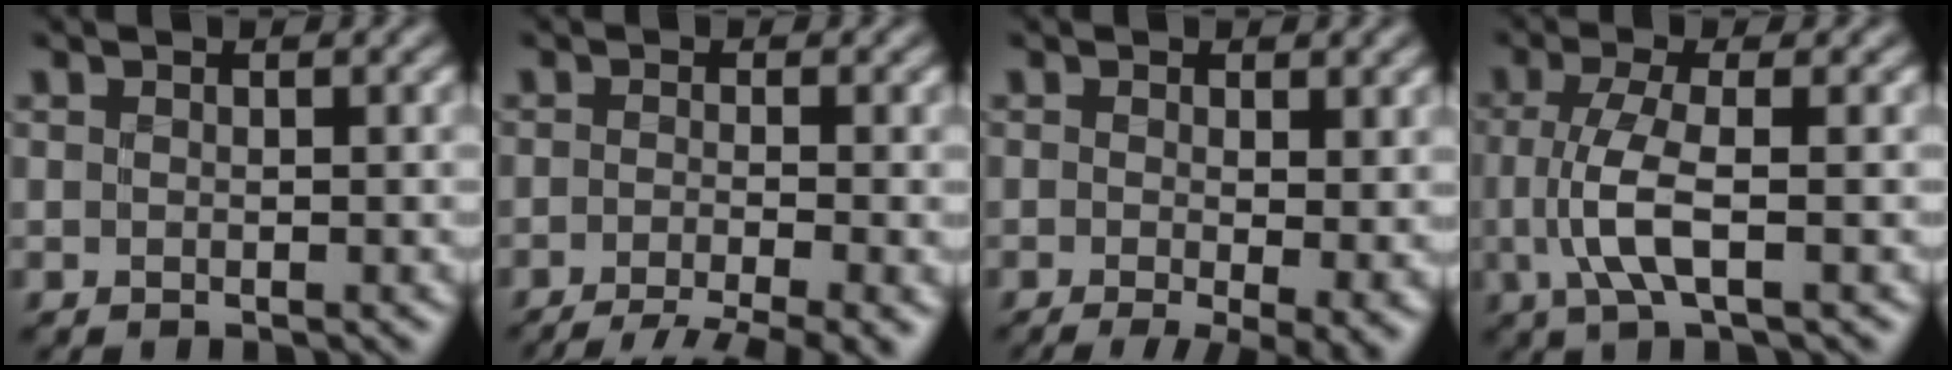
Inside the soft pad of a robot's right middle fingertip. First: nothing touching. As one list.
[{"total": 6.5, "force": [-3.7, 1.7, 5.1], "torque": [-0.053, -0.011, -0.059]}, {"total": 4.6, "force": [-0.7, 1.1, 4.4], "torque": [-0.055, -0.021, -0.007]}, {"total": 4.4, "force": [-0.8, 1.2, 4.1], "torque": [-0.093, -0.006, -0.014]}]